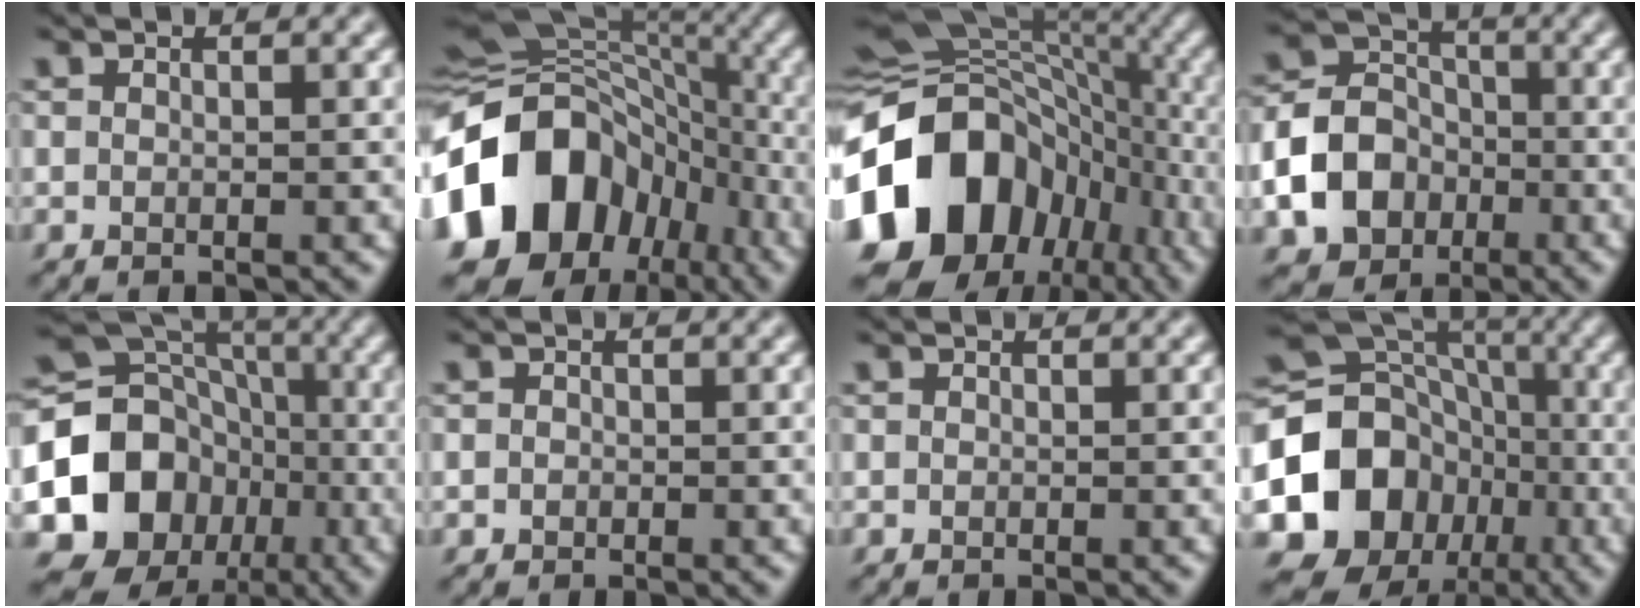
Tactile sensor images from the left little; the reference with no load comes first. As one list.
[{"total": 16.3, "force": [-5.7, 13.1, 7.9], "torque": [-0.174, -0.003, -0.113]}, {"total": 17.8, "force": [-5.9, 13.8, 9.5], "torque": [-0.224, -0.006, -0.115]}, {"total": 7.1, "force": [-2.4, 5.7, 3.5], "torque": [-0.068, 0.005, -0.054]}, {"total": 13.6, "force": [-3.8, 11.6, 6.0], "torque": [-0.137, -0.010, -0.080]}, {"total": 0.6, "force": [-0.1, 0.6, 0.1], "torque": [0.002, -0.003, -0.003]}, {"total": 0.0}, {"total": 15.4, "force": [-4.4, 13.2, 6.7], "torque": [-0.157, -0.006, -0.099]}]